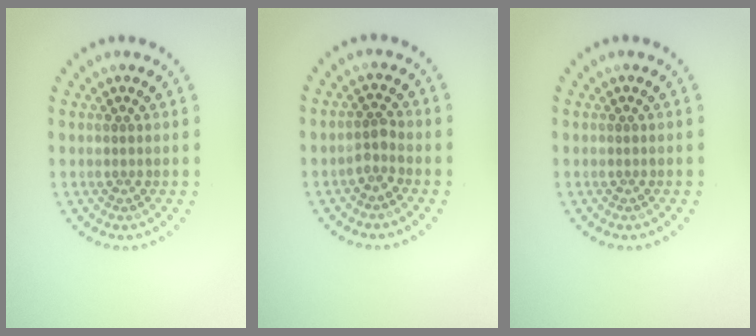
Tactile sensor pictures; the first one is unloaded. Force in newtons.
{"total": 1.5, "press": 1.2, "slide": 0.9}
{"total": 0.0}